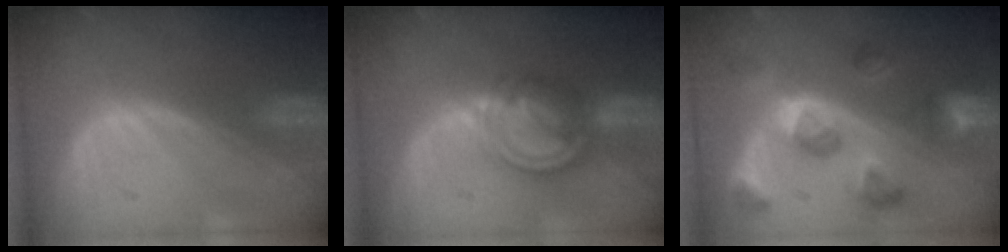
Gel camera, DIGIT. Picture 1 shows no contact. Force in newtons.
{"total": 7.6, "press": 6.6, "slide": 3.8}
{"total": 9.3, "press": 8.5, "slide": 3.9}